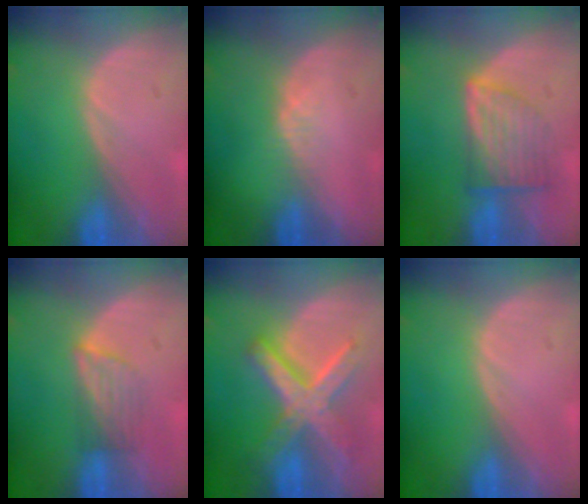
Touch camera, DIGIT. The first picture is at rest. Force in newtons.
{"total": 1.4, "press": 1.2, "slide": 0.7}
{"total": 7.2, "press": 6.5, "slide": 3.1}
{"total": 3.7, "press": 3.5, "slide": 1.3}
{"total": 8.6, "press": 8.6, "slide": 0.7}
{"total": 0.0}